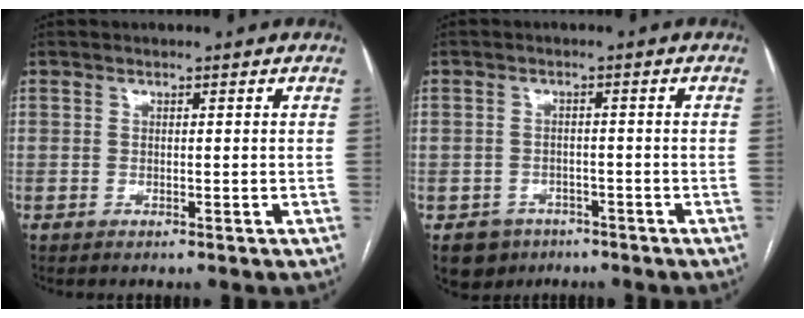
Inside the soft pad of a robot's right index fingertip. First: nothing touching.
{"total": 4.5, "force": [-2.8, 3.5, 0.4], "torque": [-0.004, 0.007, -0.038]}